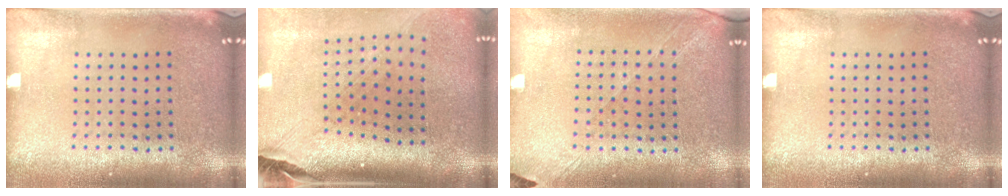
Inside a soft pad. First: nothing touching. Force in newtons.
{"total": 2.4, "press": 1.8, "slide": 1.6}
{"total": 1.4, "press": 1.2, "slide": 0.8}
{"total": 0.0}